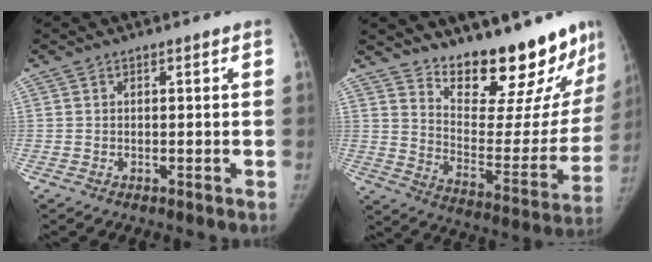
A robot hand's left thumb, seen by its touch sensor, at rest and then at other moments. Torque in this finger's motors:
{"motor_torque": [0.34, 0.42, 0.16, -0.07, 0.02]}